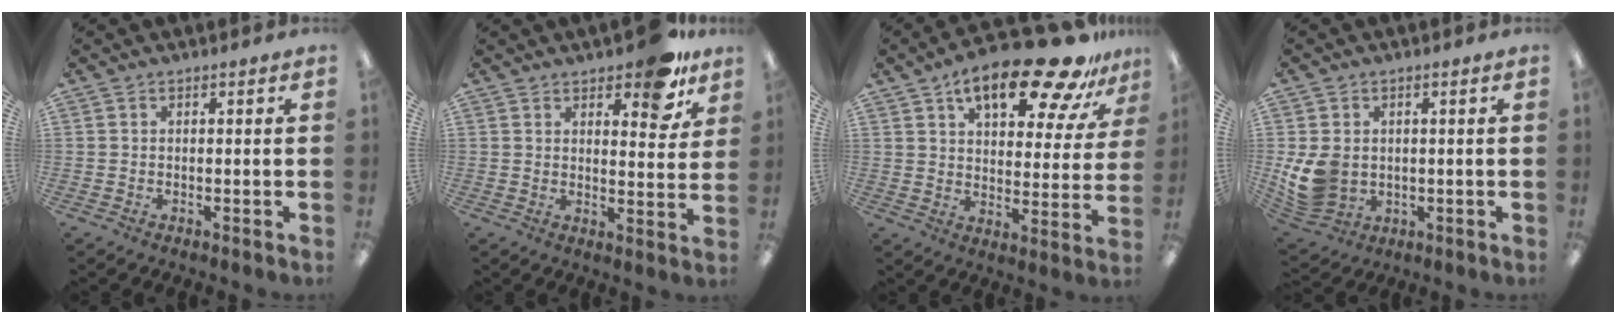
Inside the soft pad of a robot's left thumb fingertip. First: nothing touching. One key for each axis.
{"total": 10.4, "fx": 7.5, "fy": 4.2, "fz": 5.8, "tx": -0.061, "ty": -0.045, "tz": 0.125}
{"total": 20.6, "fx": 13.2, "fy": 7.9, "fz": 13.8, "tx": -0.197, "ty": -0.077, "tz": 0.214}
{"total": 9.8, "fx": -0.1, "fy": 8.1, "fz": 5.5, "tx": -0.124, "ty": 0.007, "tz": 0.004}